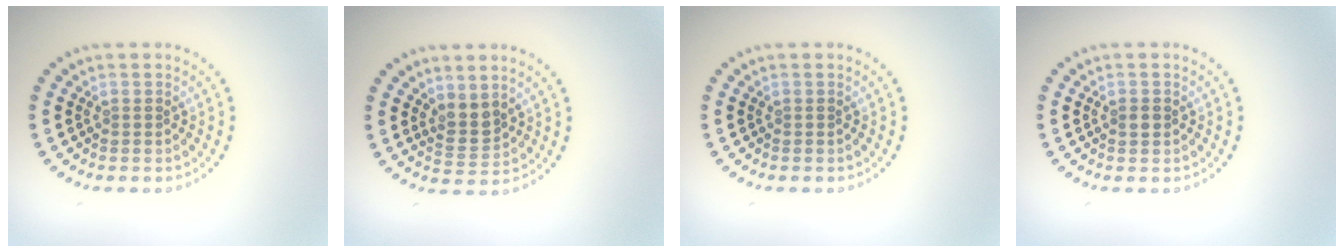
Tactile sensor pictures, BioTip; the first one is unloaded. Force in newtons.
{"total": 2.3, "press": 1.9, "slide": 1.2}
{"total": 0.0}
{"total": 1.2, "press": 1.2, "slide": 0.0}